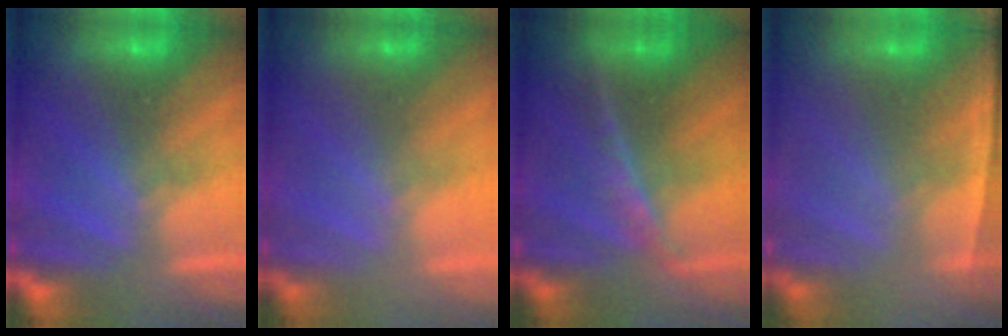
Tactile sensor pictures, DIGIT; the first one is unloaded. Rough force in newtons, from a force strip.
{"total": 2.0}
{"total": 2.4}
{"total": 1.3}